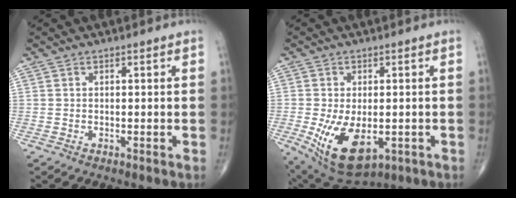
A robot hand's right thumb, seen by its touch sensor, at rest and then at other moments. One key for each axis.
{"total": 12.5, "fx": -3.2, "fy": 6.9, "fz": 9.9, "tx": -0.169, "ty": -0.011, "tz": -0.031}